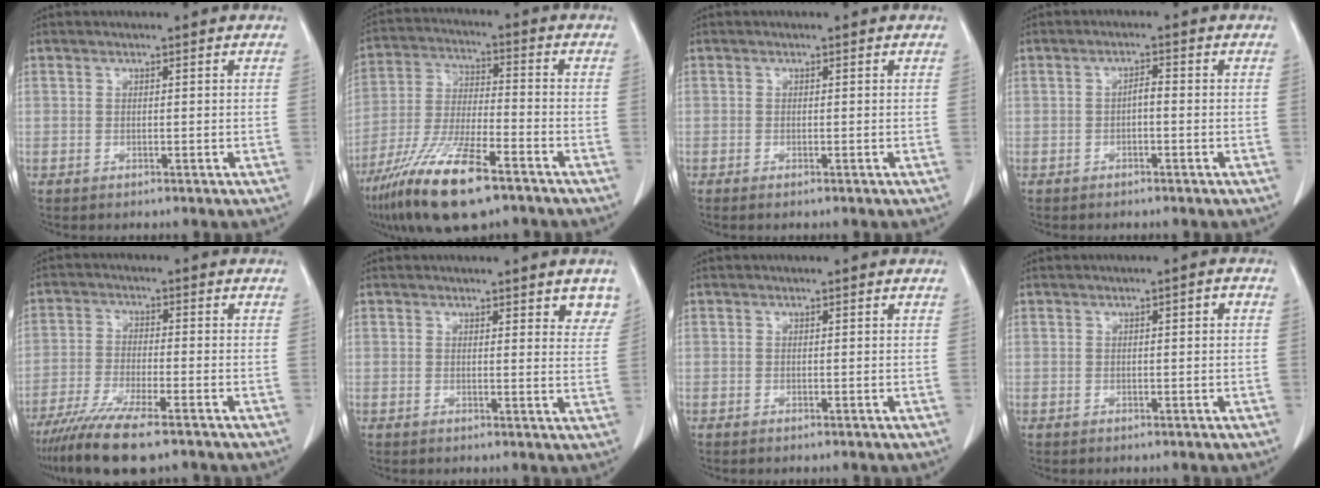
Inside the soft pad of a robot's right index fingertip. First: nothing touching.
{"total": 15.3, "force": [-9.9, 3.0, 11.3], "torque": [-0.233, -0.032, -0.182]}
{"total": 0.6, "force": [-0.4, 0.0, 0.4], "torque": [-0.010, -0.002, -0.007]}
{"total": 1.7, "force": [-0.4, 0.5, 1.5], "torque": [-0.024, 0.005, -0.008]}
{"total": 10.9, "force": [-8.2, 1.2, 7.1], "torque": [-0.121, -0.027, -0.137]}
{"total": 4.8, "force": [3.4, 1.4, 3.0], "torque": [-0.022, -0.012, 0.030]}
{"total": 0.0}
{"total": 1.5, "force": [0.2, 0.3, 1.4], "torque": [-0.020, 0.005, 0.003]}